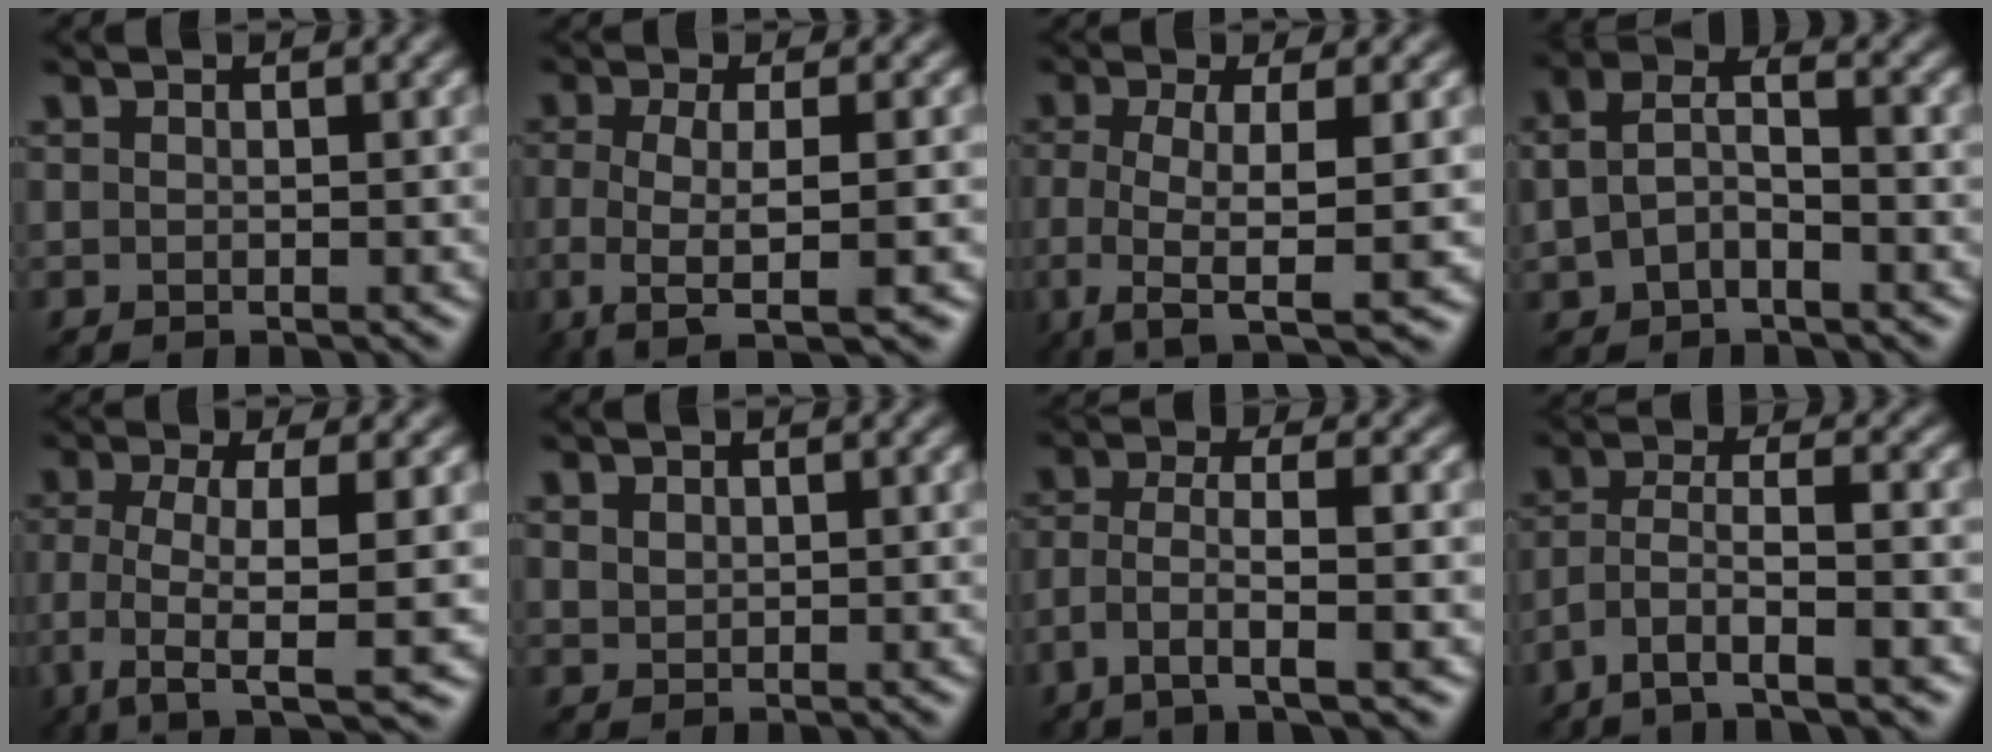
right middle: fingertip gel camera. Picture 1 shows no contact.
{"total": 5.2, "force": [-1.6, 1.3, 4.8], "torque": [-0.078, -0.008, -0.036]}
{"total": 6.1, "force": [-1.5, 1.6, 5.7], "torque": [-0.094, -0.007, -0.031]}
{"total": 3.8, "force": [-0.5, 2.3, 3.0], "torque": [-0.067, 0.011, -0.013]}
{"total": 6.6, "force": [-2.2, 1.7, 6.0], "torque": [-0.104, -0.006, -0.043]}
{"total": 1.0, "force": [0.6, 0.7, 0.3], "torque": [-0.008, 0.000, 0.015]}
{"total": 4.3, "force": [-1.9, 1.0, 3.6], "torque": [-0.073, 0.004, -0.039]}
{"total": 5.1, "force": [-2.9, 1.3, 4.0], "torque": [-0.080, 0.002, -0.058]}